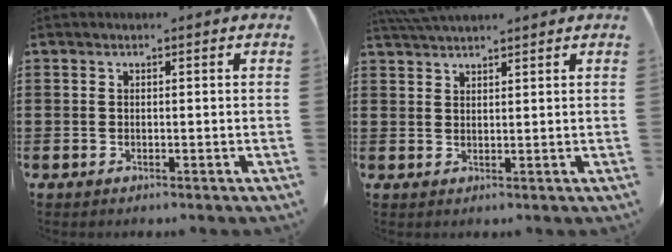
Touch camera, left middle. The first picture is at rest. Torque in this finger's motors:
{"motor_torque": [0.19, 0.18, 0.14, 0.04]}